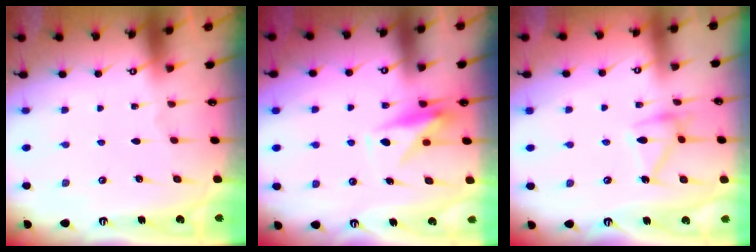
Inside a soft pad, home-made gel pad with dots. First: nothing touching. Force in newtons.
{"total": 10.3, "press": 10.3, "slide": 0.4}
{"total": 12.7, "press": 12.7, "slide": 0.3}